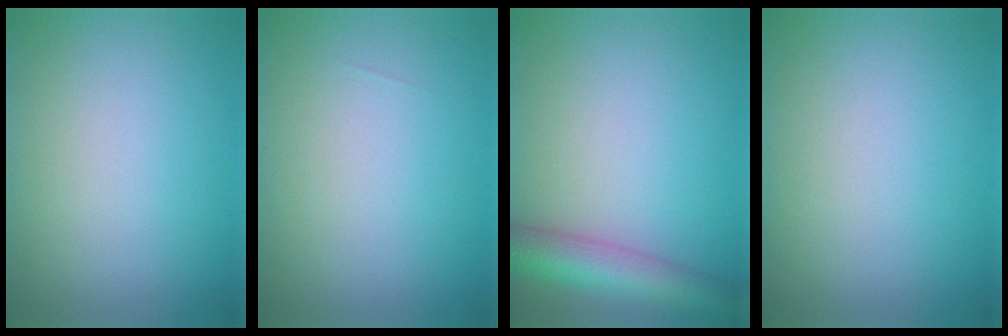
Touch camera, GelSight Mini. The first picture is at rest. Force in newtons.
{"total": 0.0}
{"total": 5.2, "press": 5.2, "slide": 0.2}
{"total": 0.0}